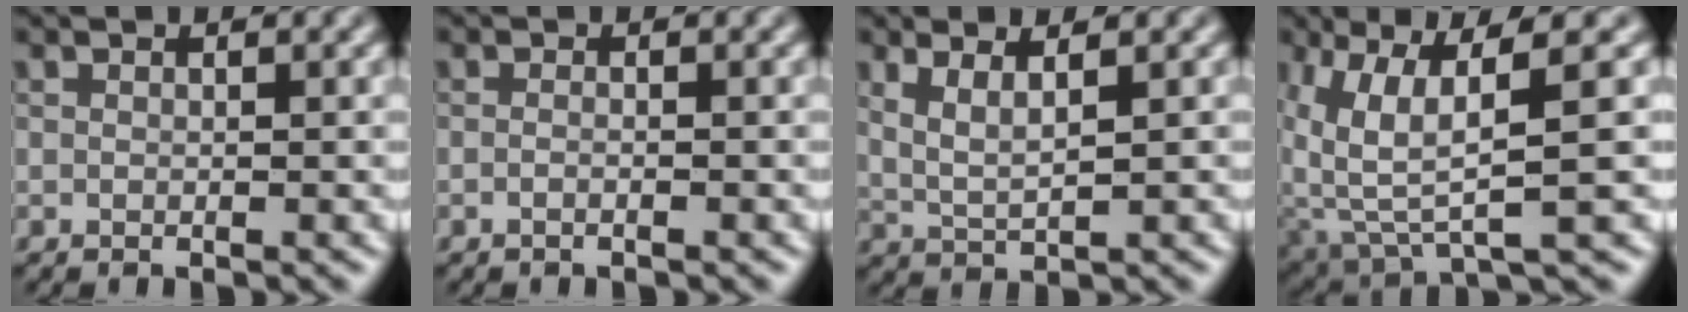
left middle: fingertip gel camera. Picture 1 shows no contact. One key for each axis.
{"total": 0.8, "fx": -0.4, "fy": 0.2, "fz": 0.6, "tx": -0.012, "ty": -0.005, "tz": -0.011}
{"total": 2.6, "fx": 1.2, "fy": 0.6, "fz": 2.2, "tx": -0.046, "ty": -0.007, "tz": 0.029}
{"total": 6.9, "fx": 2.2, "fy": 1.8, "fz": 6.3, "tx": -0.138, "ty": -0.007, "tz": 0.049}